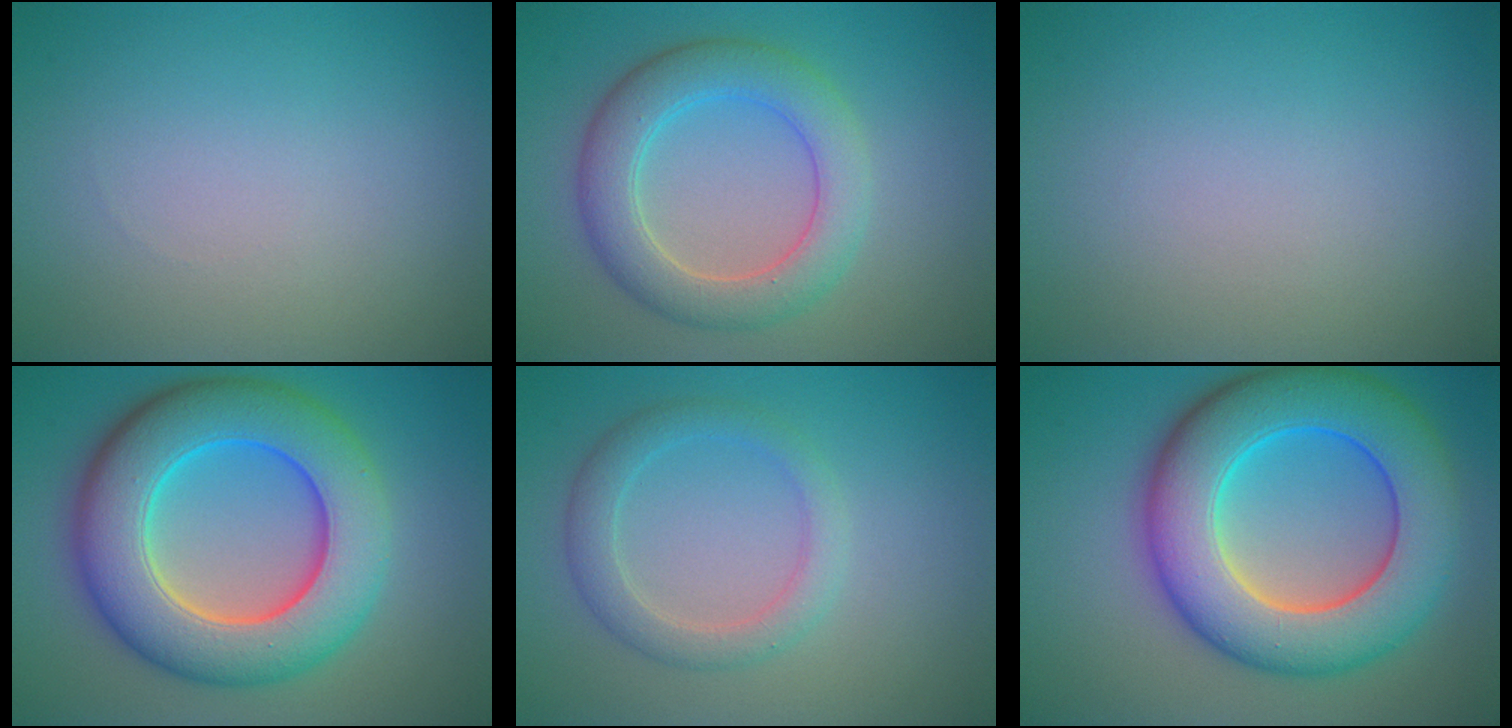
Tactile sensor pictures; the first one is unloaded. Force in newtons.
{"total": 5.0, "press": 5.0, "slide": 0.0}
{"total": 0.0}
{"total": 11.4, "press": 11.4, "slide": 0.4}
{"total": 2.9, "press": 2.9, "slide": 0.2}
{"total": 11.7, "press": 11.7, "slide": 0.3}